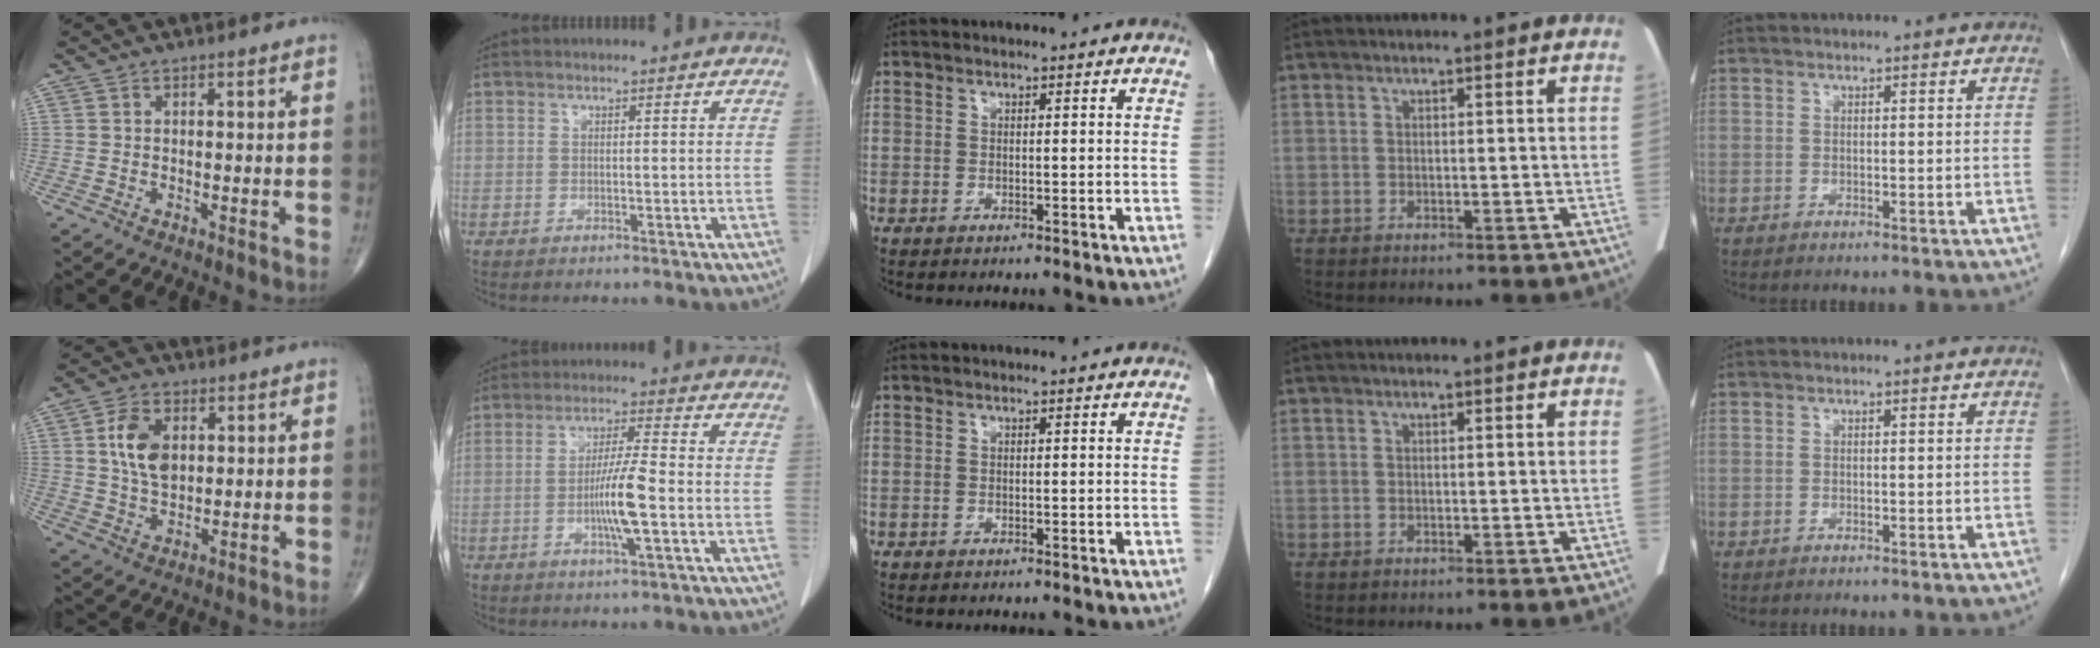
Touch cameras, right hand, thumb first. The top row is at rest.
{"thumb": {"total": 8.4, "force": [1.8, 5.3, 6.2], "torque": [-0.108, -0.006, 0.036]}, "index": {"total": 6.9, "force": [-1.7, -0.1, 6.7], "torque": [-0.127, -0.004, -0.033]}}